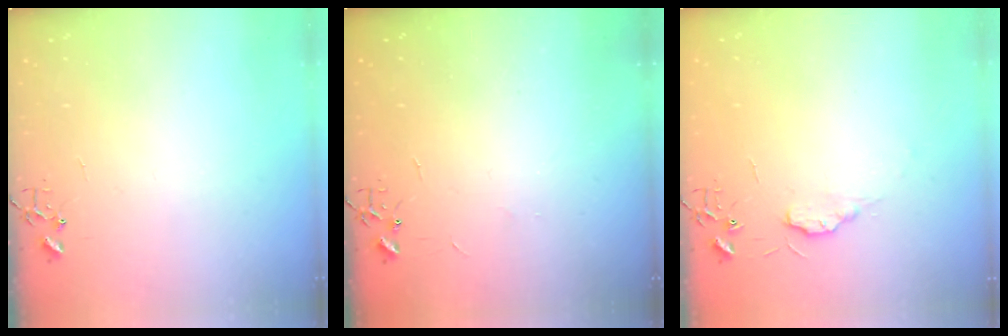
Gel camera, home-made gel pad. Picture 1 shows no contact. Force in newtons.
{"total": 1.9, "press": 1.9, "slide": 0.3}
{"total": 5.0, "press": 4.9, "slide": 0.8}